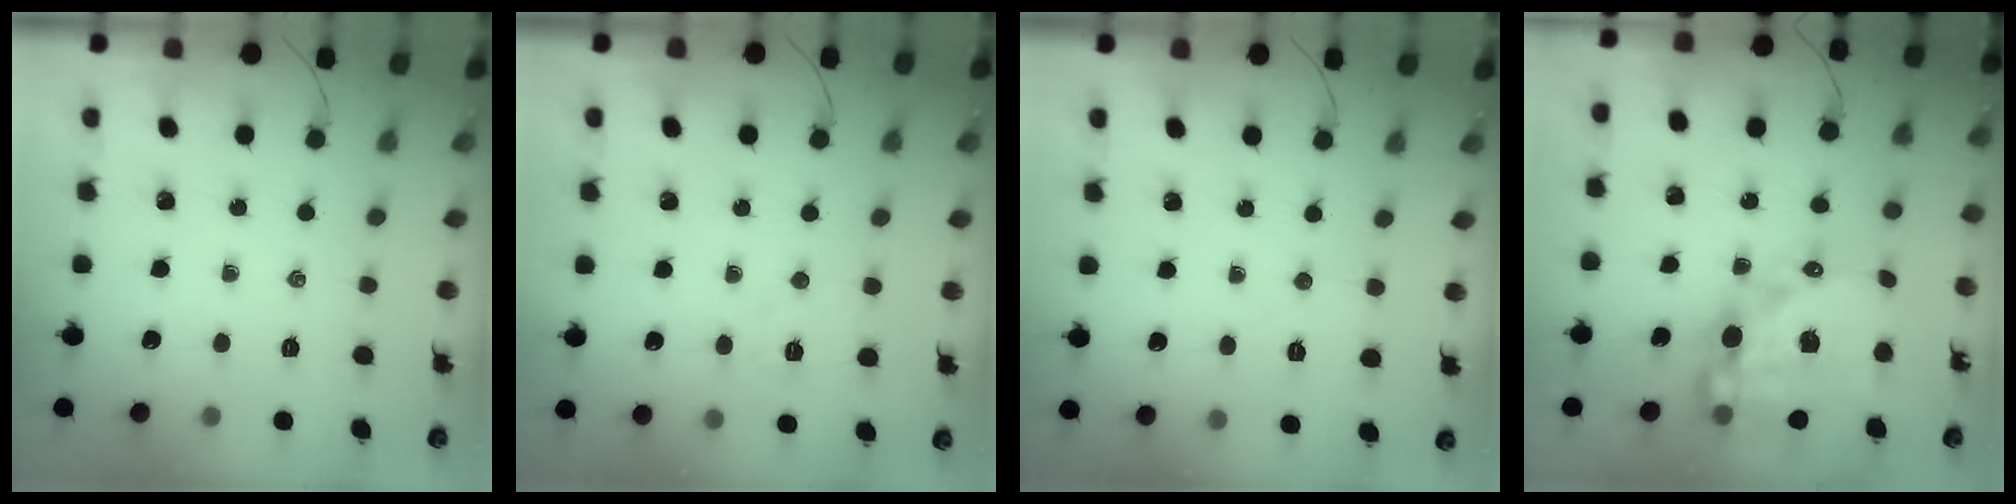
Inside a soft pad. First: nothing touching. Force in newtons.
{"total": 3.6, "press": 3.4, "slide": 1.2}
{"total": 4.0, "press": 3.9, "slide": 0.8}
{"total": 20.5, "press": 20.1, "slide": 4.4}